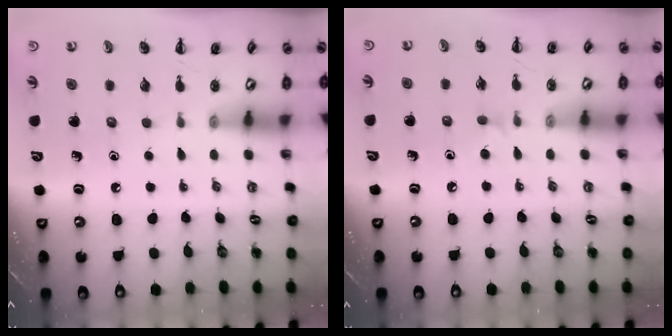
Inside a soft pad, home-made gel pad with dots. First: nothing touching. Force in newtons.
{"total": 3.7, "press": 3.4, "slide": 1.5}